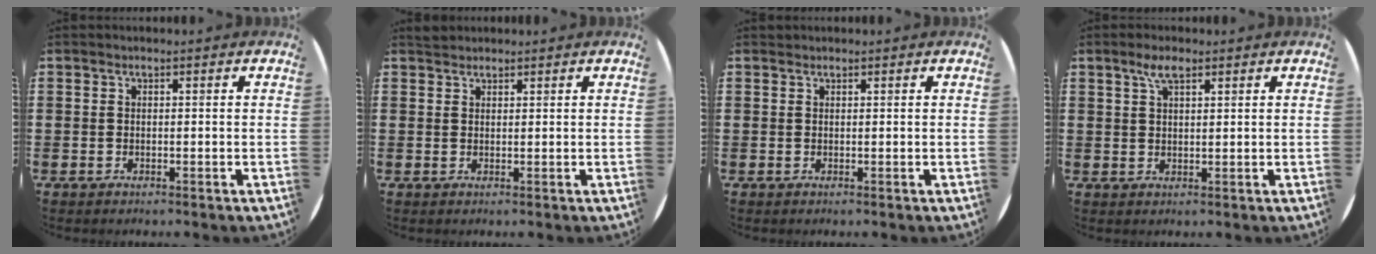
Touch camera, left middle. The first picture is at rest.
{"total": 1.2, "force": [1.1, 0.3, 0.0], "torque": [-0.002, 0.003, 0.022]}
{"total": 0.0}
{"total": 3.3, "force": [2.1, 1.1, 2.3], "torque": [-0.043, 0.004, 0.035]}